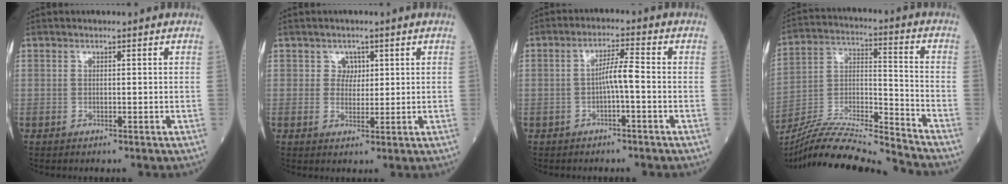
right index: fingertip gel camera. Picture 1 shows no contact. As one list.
[{"total": 2.2, "force": [1.1, 1.8, 0.5], "torque": [-0.001, -0.002, 0.015]}, {"total": 3.6, "force": [-0.8, 0.1, 3.5], "torque": [-0.059, 0.011, -0.011]}, {"total": 17.6, "force": [-16.6, -1.3, 5.8], "torque": [-0.106, 0.006, -0.295]}]